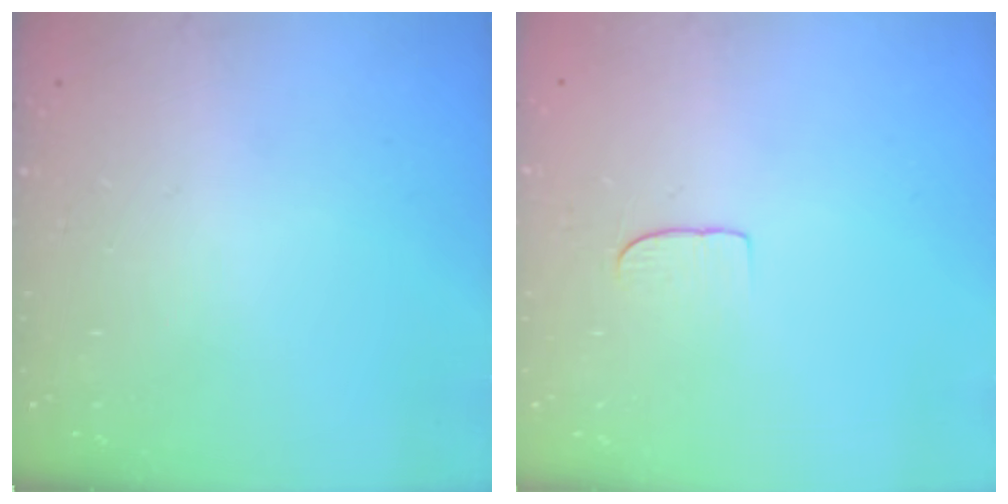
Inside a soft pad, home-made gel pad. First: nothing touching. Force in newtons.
{"total": 5.0, "press": 4.9, "slide": 0.4}